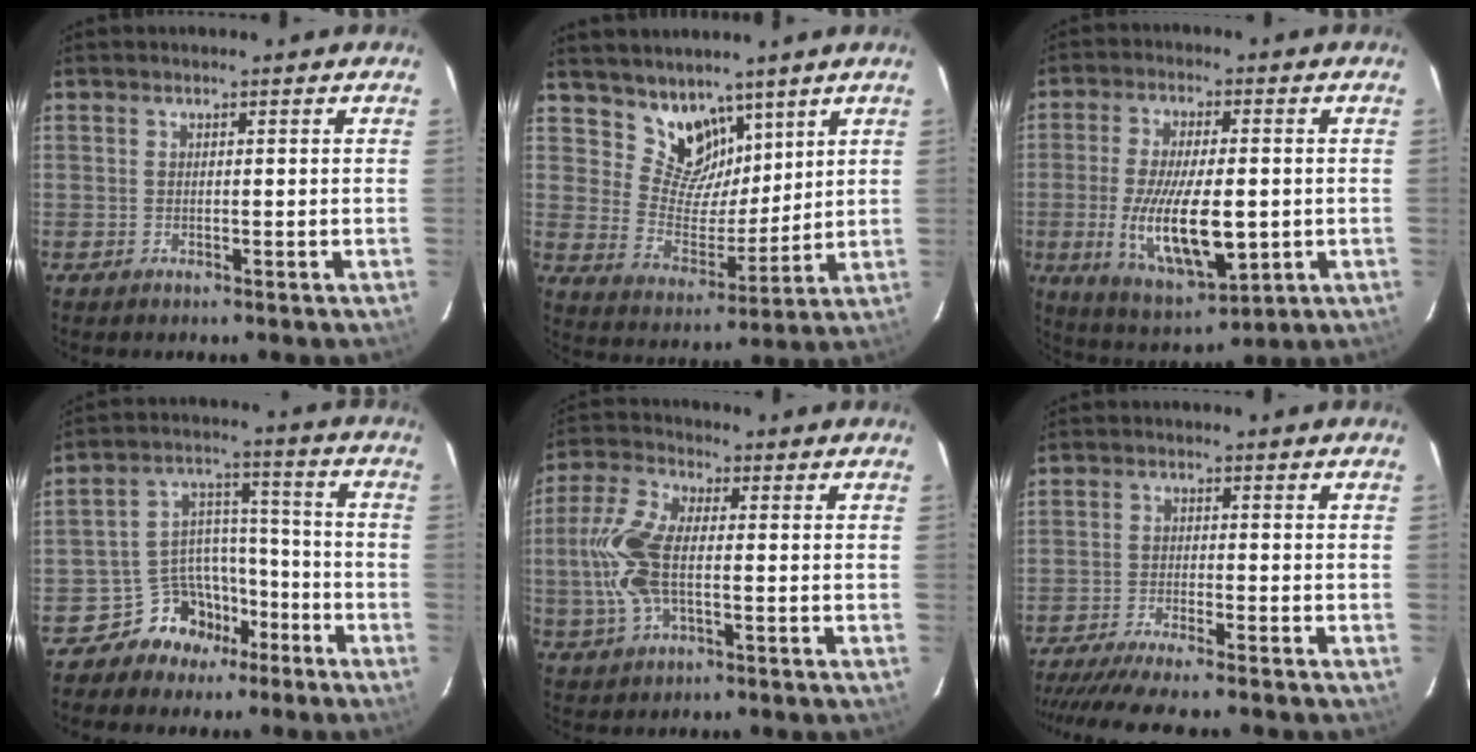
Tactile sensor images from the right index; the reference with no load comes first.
{"total": 9.7, "force": [7.0, 6.0, 2.9], "torque": [-0.045, -0.002, 0.137]}
{"total": 15.5, "force": [-2.5, 5.8, 14.1], "torque": [-0.277, -0.022, -0.032]}
{"total": 9.6, "force": [-6.9, 6.5, 1.6], "torque": [-0.025, 0.050, -0.114]}
{"total": 11.3, "force": [-1.1, 5.6, 9.8], "torque": [-0.223, 0.010, -0.024]}
{"total": 9.7, "force": [-8.8, -0.2, 4.2], "torque": [-0.099, -0.018, -0.147]}